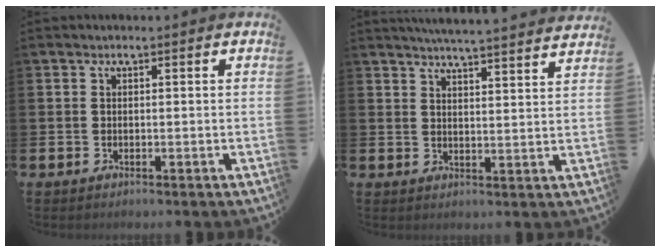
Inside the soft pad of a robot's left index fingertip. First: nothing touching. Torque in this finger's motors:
{"motor_torque": [0.66, -1.01, 0.29, 0.09]}